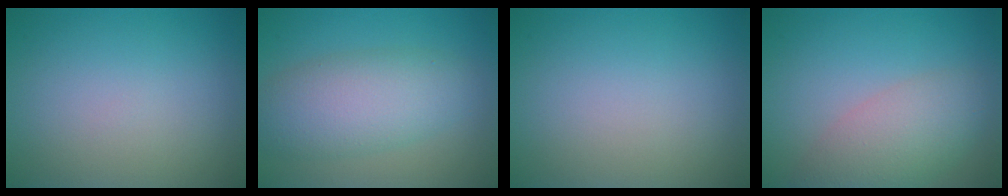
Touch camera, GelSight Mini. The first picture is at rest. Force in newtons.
{"total": 6.0, "press": 6.0, "slide": 0.4}
{"total": 0.0}
{"total": 4.8, "press": 4.8, "slide": 0.4}